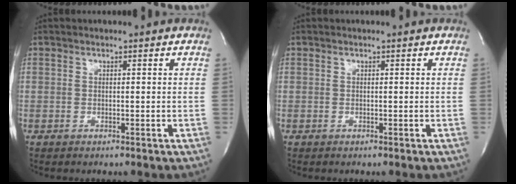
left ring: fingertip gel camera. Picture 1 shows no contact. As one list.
[{"total": 0.0}]